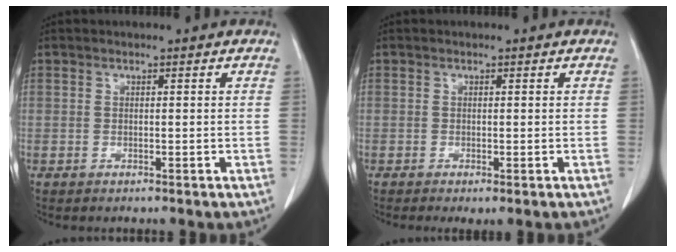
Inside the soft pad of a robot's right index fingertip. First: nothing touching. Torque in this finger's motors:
{"motor_torque": [0.52, -0.52, 0.17, 0.05]}